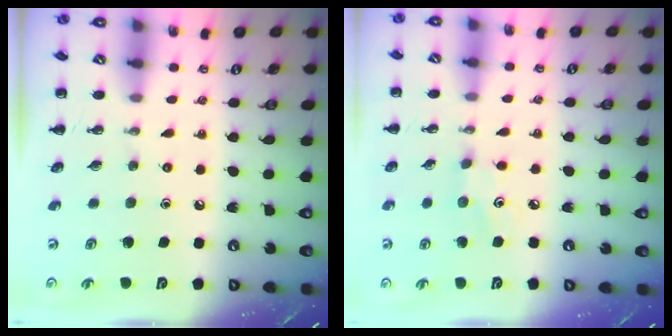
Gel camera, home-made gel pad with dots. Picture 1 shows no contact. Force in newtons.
{"total": 2.5, "press": 2.4, "slide": 0.7}